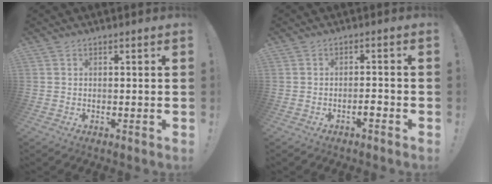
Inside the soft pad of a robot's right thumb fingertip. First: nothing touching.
{"total": 2.2, "force": [-1.4, 0.6, 1.6], "torque": [-0.022, 0.005, -0.024]}